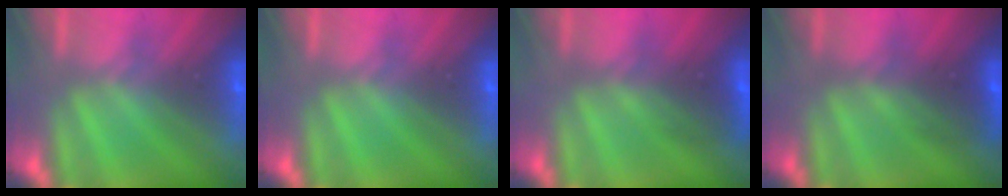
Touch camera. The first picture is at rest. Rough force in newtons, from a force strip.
{"total": 0.0}
{"total": 2.7}
{"total": 2.7}